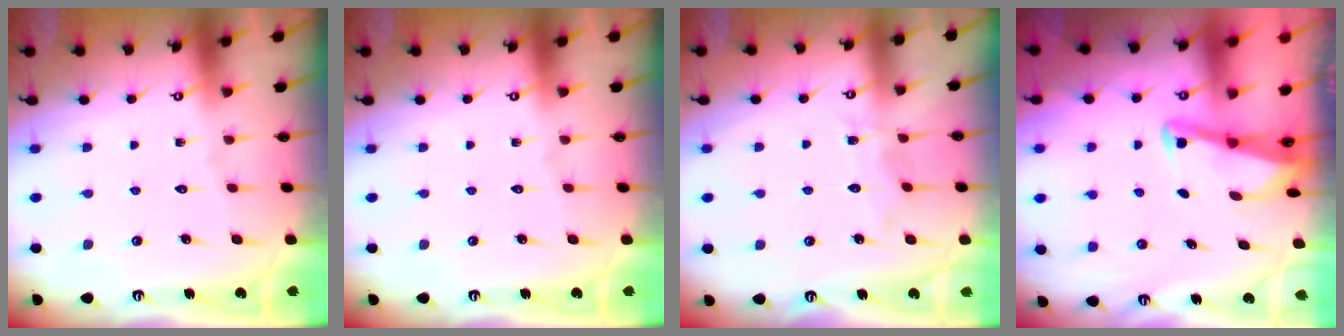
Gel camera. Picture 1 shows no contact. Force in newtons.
{"total": 0.0}
{"total": 6.4, "press": 6.4, "slide": 0.1}
{"total": 2.9, "press": 2.9, "slide": 0.3}